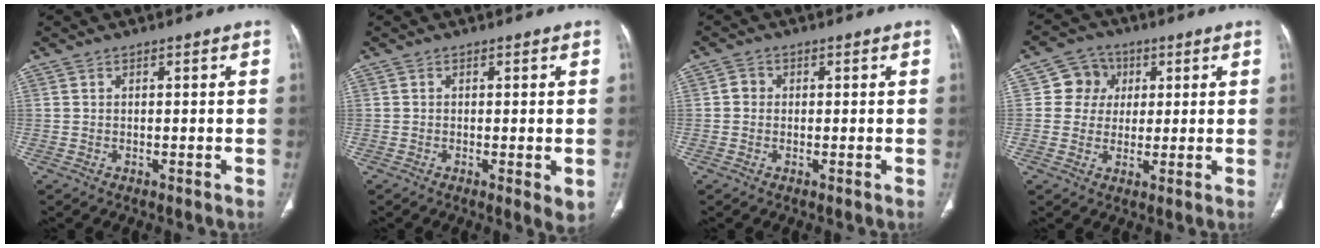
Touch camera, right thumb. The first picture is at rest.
{"total": 3.0, "force": [-0.6, 0.8, 2.8], "torque": [-0.040, -0.010, -0.012]}
{"total": 1.7, "force": [0.0, 1.6, 0.7], "torque": [-0.003, 0.004, -0.005]}
{"total": 6.6, "force": [1.5, 6.3, 1.5], "torque": [0.012, 0.006, 0.019]}